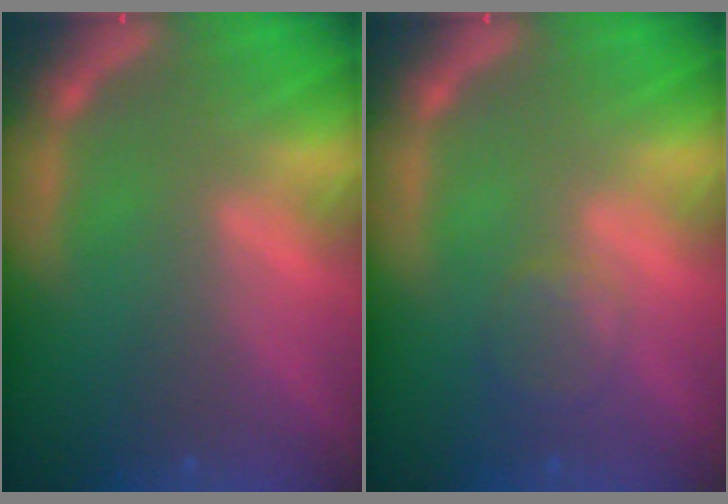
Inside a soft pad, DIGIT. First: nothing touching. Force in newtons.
{"total": 2.4}